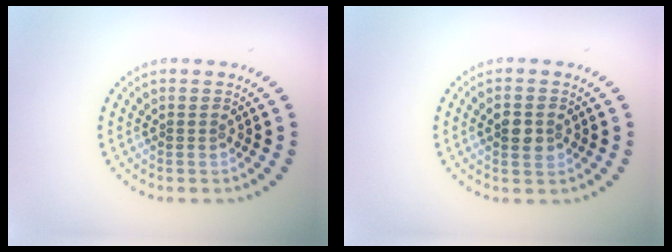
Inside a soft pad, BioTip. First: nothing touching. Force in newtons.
{"total": 2.5, "press": 2.5, "slide": 0.1}